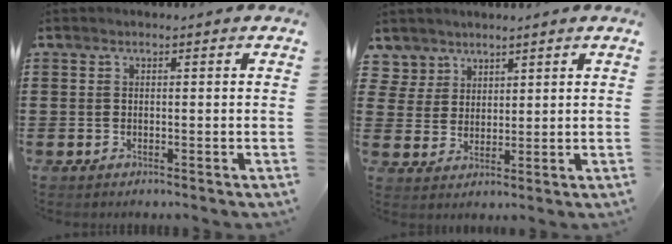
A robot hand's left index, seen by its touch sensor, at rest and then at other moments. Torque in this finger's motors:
{"motor_torque": [0.04, 0.20, -0.12, -0.07]}